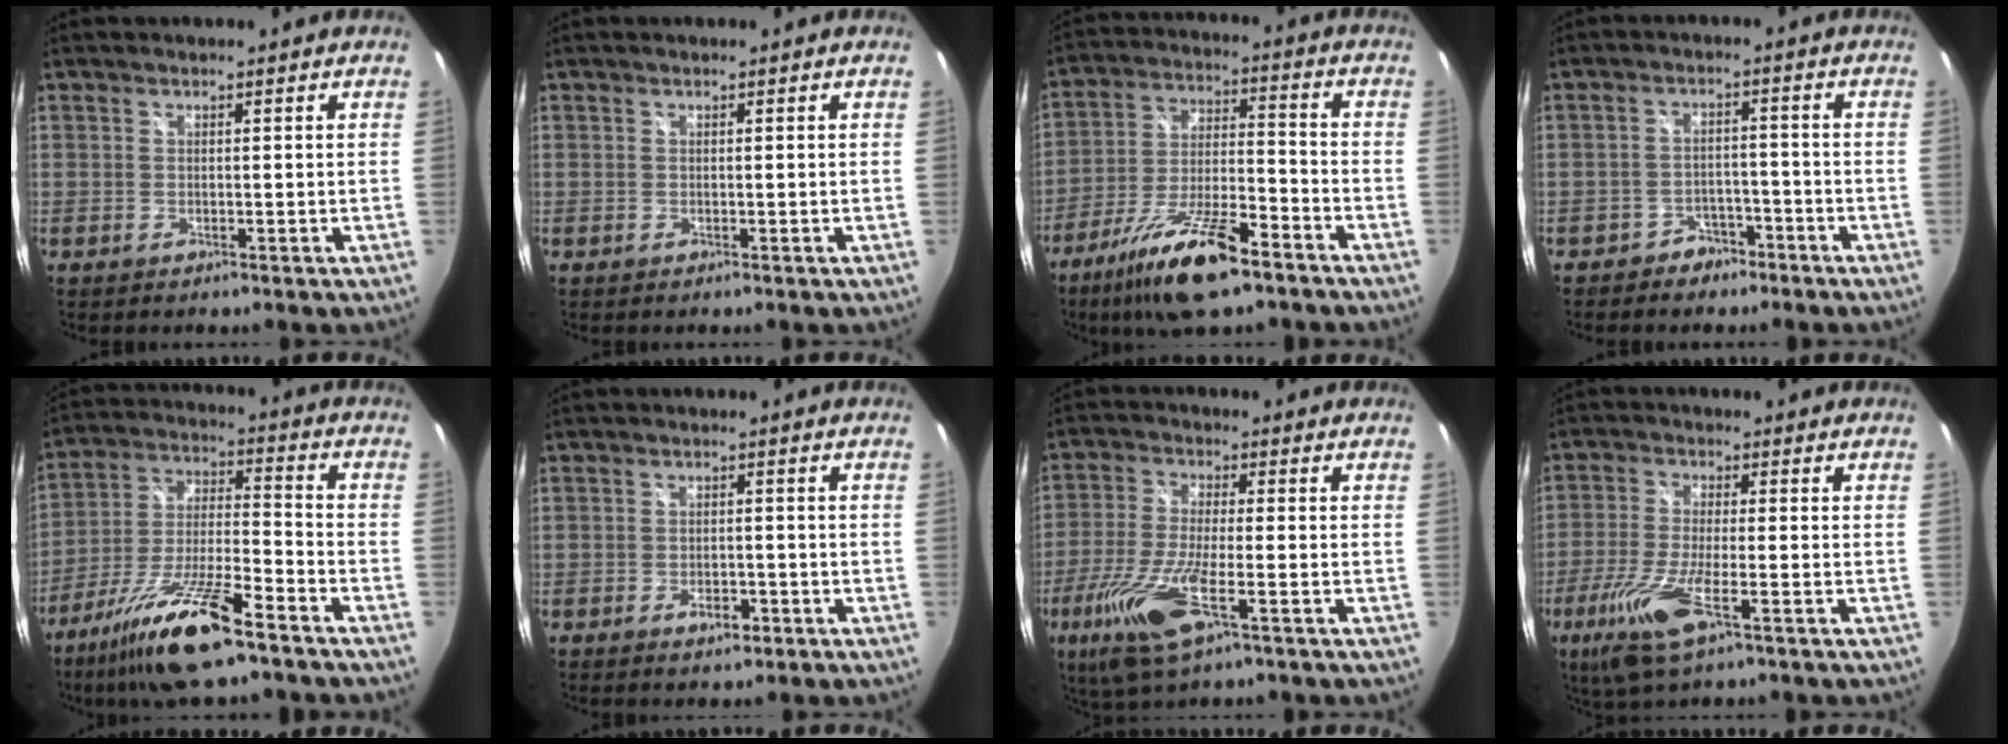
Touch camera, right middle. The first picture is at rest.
{"total": 0.0}
{"total": 15.8, "force": [-10.8, 4.1, 10.7], "torque": [-0.215, -0.023, -0.194]}
{"total": 4.7, "force": [-3.5, 3.0, 0.7], "torque": [-0.017, 0.016, -0.051]}
{"total": 17.0, "force": [-11.8, 2.8, 12.0], "torque": [-0.240, -0.022, -0.215]}
{"total": 3.2, "force": [-1.8, 1.7, 2.0], "torque": [-0.039, -0.003, -0.027]}
{"total": 12.5, "force": [-5.9, 3.0, 10.7], "torque": [-0.233, -0.030, -0.112]}
{"total": 10.6, "force": [-5.3, 2.2, 8.9], "torque": [-0.200, -0.027, -0.098]}